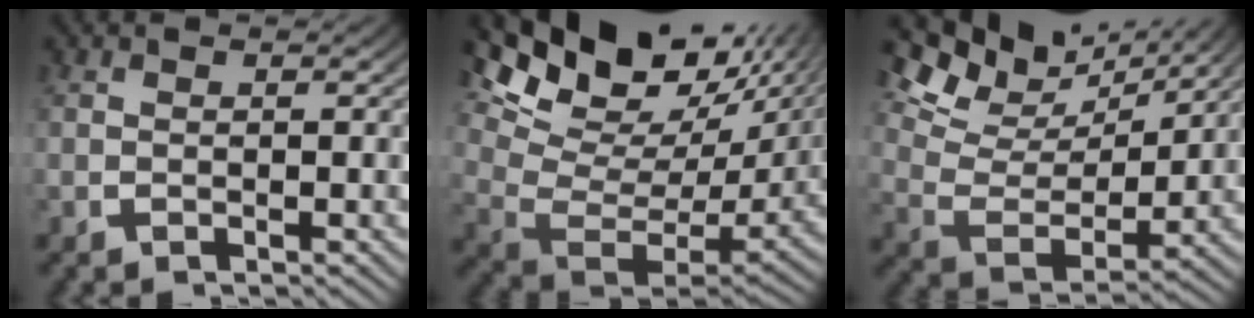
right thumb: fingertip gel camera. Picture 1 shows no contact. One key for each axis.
{"total": 12.5, "fx": 4.1, "fy": 7.5, "fz": 9.1, "tx": -0.161, "ty": -0.008, "tz": 0.065}
{"total": 6.8, "fx": 3.7, "fy": 3.5, "fz": 4.5, "tx": -0.090, "ty": -0.003, "tz": 0.063}